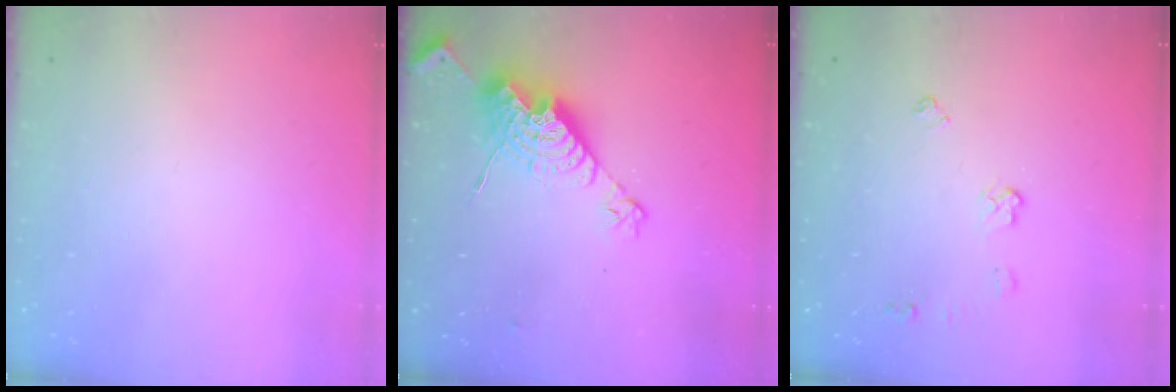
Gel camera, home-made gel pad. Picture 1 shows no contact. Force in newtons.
{"total": 14.2, "press": 14.2, "slide": 1.2}
{"total": 3.8, "press": 3.7, "slide": 0.6}